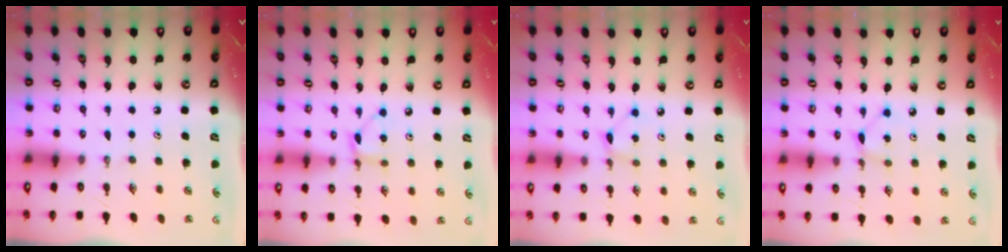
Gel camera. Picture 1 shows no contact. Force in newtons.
{"total": 4.8, "press": 4.7, "slide": 0.5}
{"total": 2.3, "press": 2.3, "slide": 0.2}
{"total": 2.0, "press": 2.0, "slide": 0.3}